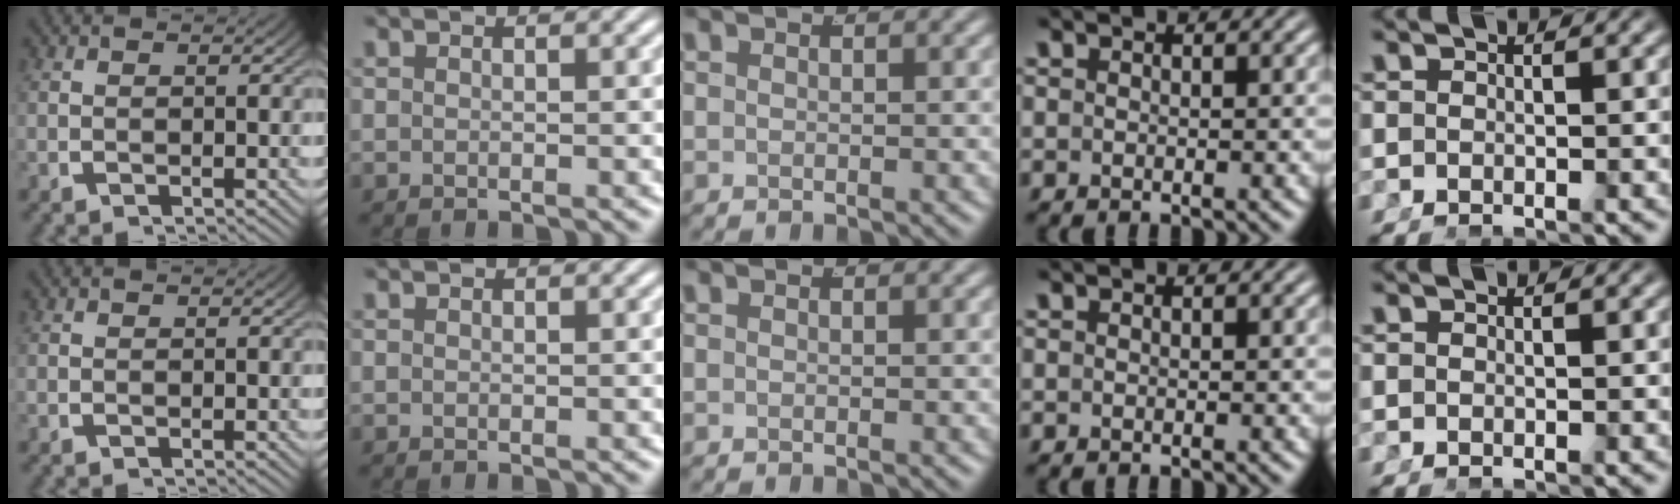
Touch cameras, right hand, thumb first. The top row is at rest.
{}